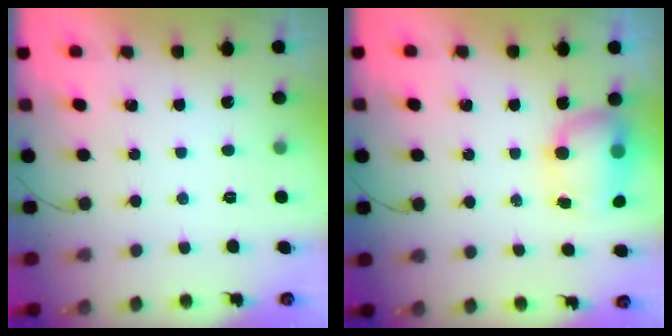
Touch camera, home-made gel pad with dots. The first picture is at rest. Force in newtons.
{"total": 10.5, "press": 8.7, "slide": 6.0}